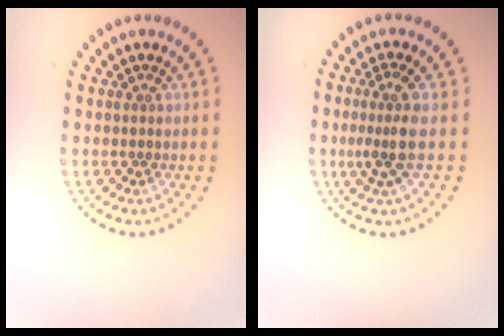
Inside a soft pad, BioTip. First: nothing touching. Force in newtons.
{"total": 2.7, "press": 2.0, "slide": 1.8}